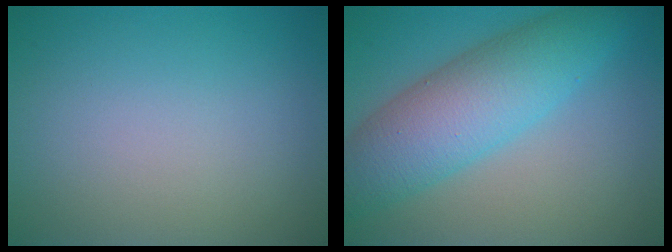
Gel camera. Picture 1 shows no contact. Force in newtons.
{"total": 7.7, "press": 7.7, "slide": 0.1}